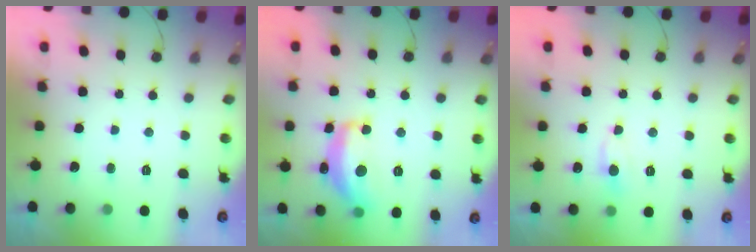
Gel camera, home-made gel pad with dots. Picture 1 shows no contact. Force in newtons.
{"total": 13.9, "press": 13.8, "slide": 0.7}
{"total": 4.6, "press": 4.5, "slide": 0.6}